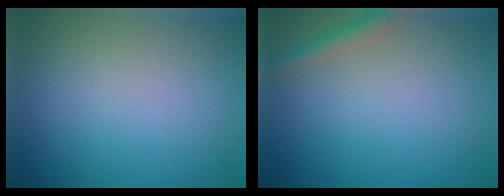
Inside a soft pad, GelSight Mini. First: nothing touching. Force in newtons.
{"total": 1.9, "press": 1.9, "slide": 0.0}